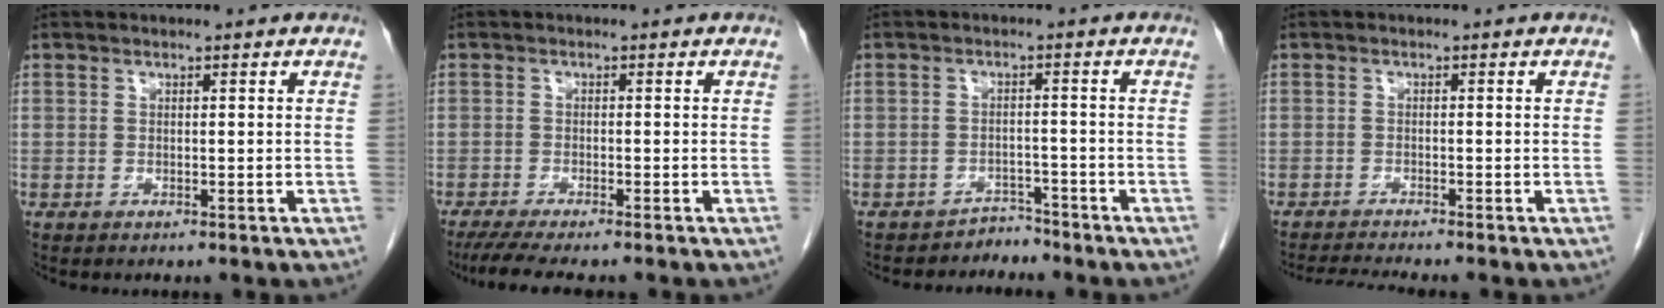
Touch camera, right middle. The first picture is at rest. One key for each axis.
{"total": 6.7, "fx": -5.5, "fy": 0.5, "fz": 3.8, "tx": -0.055, "ty": -0.016, "tz": -0.088}
{"total": 2.5, "fx": -2.3, "fy": 0.7, "fz": -0.8, "tx": 0.017, "ty": -0.002, "tz": -0.034}
{"total": 3.8, "fx": -3.5, "fy": -1.0, "fz": 1.1, "tx": -0.022, "ty": -0.017, "tz": -0.060}